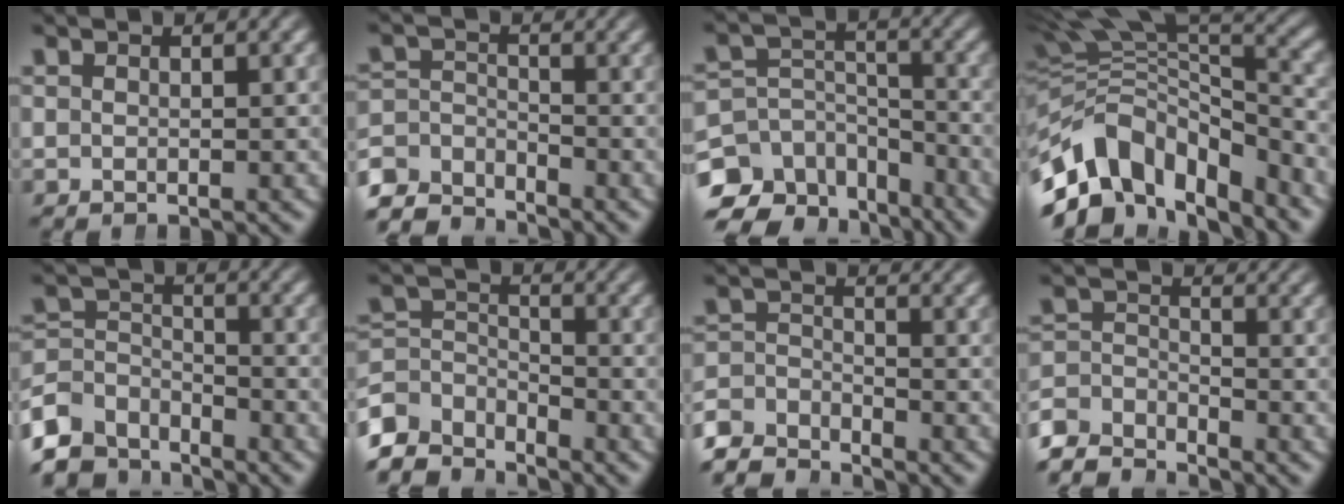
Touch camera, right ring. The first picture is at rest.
{"total": 5.3, "force": [-4.0, 3.0, 1.9], "torque": [-0.051, -0.033, -0.058]}
{"total": 10.1, "force": [-5.5, 6.9, 4.9], "torque": [-0.085, -0.041, -0.082]}
{"total": 12.8, "force": [-3.5, 9.4, 7.9], "torque": [-0.165, -0.038, -0.046]}
{"total": 6.8, "force": [-4.1, 4.6, 2.8], "torque": [-0.076, -0.043, -0.055]}
{"total": 6.3, "force": [-3.6, 4.4, 2.7], "torque": [-0.072, -0.045, -0.048]}
{"total": 4.7, "force": [-3.5, 2.8, 1.5], "torque": [-0.032, -0.025, -0.060]}
{"total": 5.0, "force": [-3.4, 3.2, 1.7], "torque": [-0.044, -0.030, -0.056]}